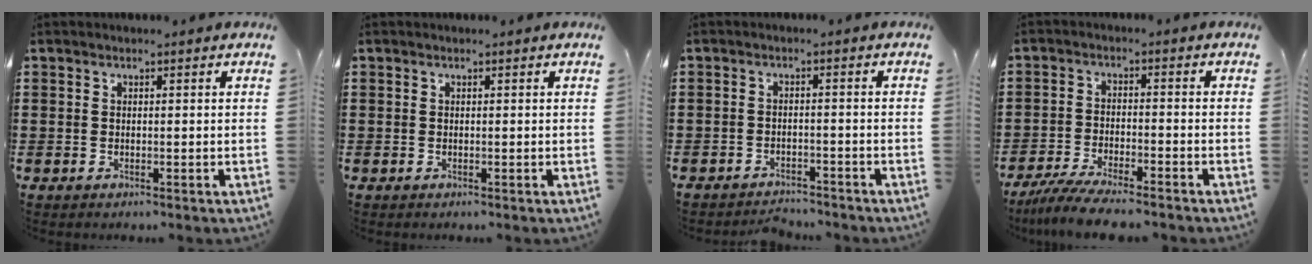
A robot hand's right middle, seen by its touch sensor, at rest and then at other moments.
{"total": 0.0}
{"total": 2.6, "force": [-2.5, 0.3, -0.1], "torque": [-0.006, -0.002, -0.054]}
{"total": 5.7, "force": [-5.2, 0.3, 2.2], "torque": [-0.055, -0.013, -0.101]}